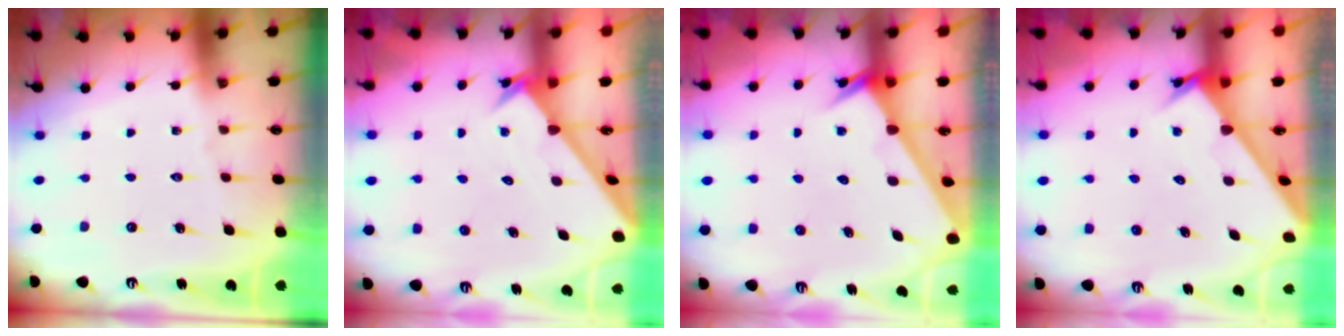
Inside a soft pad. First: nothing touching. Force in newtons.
{"total": 2.2, "press": 2.2, "slide": 0.2}
{"total": 2.3, "press": 2.3, "slide": 0.1}
{"total": 2.8, "press": 2.8, "slide": 0.1}